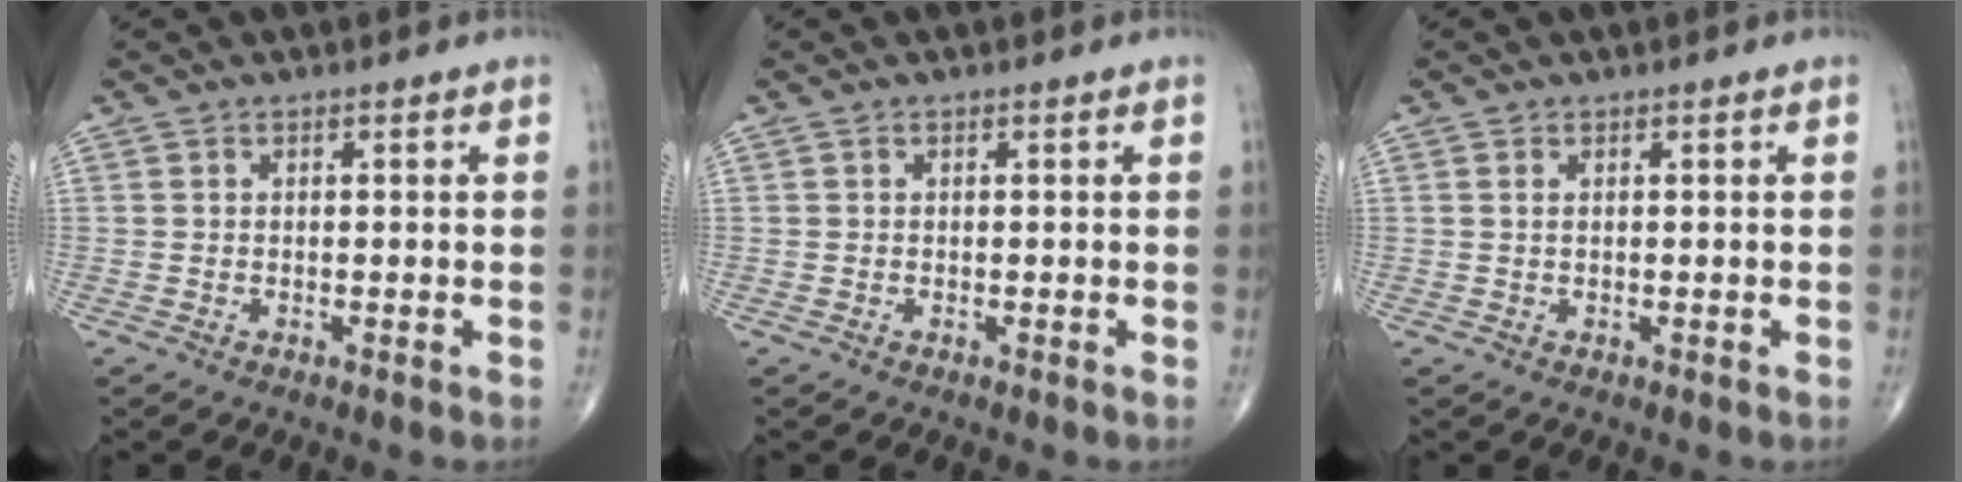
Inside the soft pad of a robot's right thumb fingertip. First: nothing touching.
{"total": 0.0}
{"total": 0.6, "force": [0.3, 0.2, 0.5], "torque": [-0.013, 0.005, 0.006]}